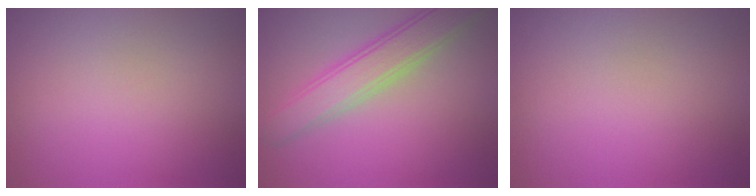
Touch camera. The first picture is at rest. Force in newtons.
{"total": 4.3, "press": 4.2, "slide": 0.4}
{"total": 0.0}